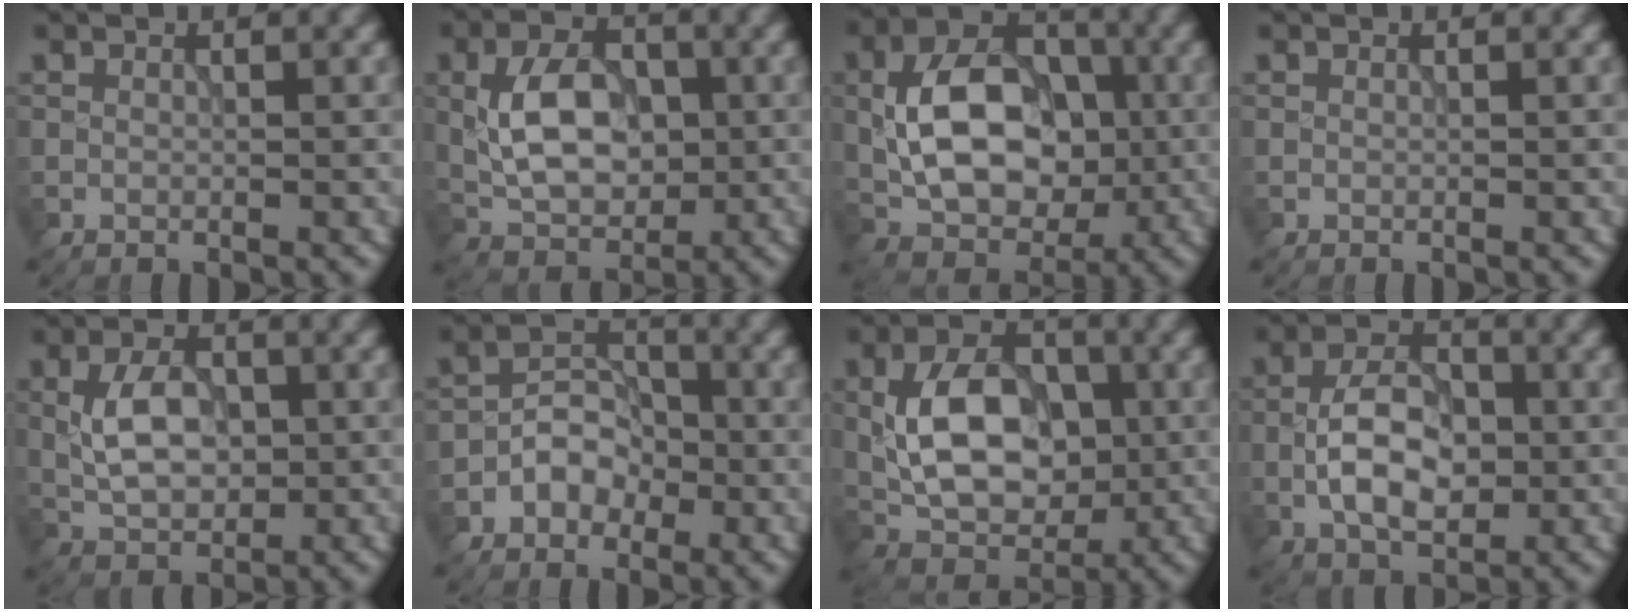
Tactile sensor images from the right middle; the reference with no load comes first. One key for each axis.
{"total": 6.9, "fx": 0.0, "fy": 4.3, "fz": 5.4, "tx": -0.101, "ty": 0.000, "tz": -0.002}
{"total": 9.8, "fx": -0.3, "fy": 6.6, "fz": 7.3, "tx": -0.132, "ty": 0.012, "tz": -0.011}
{"total": 0.0}
{"total": 5.0, "fx": 0.1, "fy": 3.1, "fz": 3.9, "tx": -0.075, "ty": 0.001, "tz": 0.003}
{"total": 3.1, "fx": -1.5, "fy": 2.3, "fz": 1.6, "tx": -0.016, "ty": 0.012, "tz": -0.027}
{"total": 8.7, "fx": 0.0, "fy": 5.6, "fz": 6.6, "tx": -0.124, "ty": 0.002, "tz": -0.004}
{"total": 6.1, "fx": -1.1, "fy": 3.4, "fz": 4.9, "tx": -0.087, "ty": 0.006, "tz": -0.025}